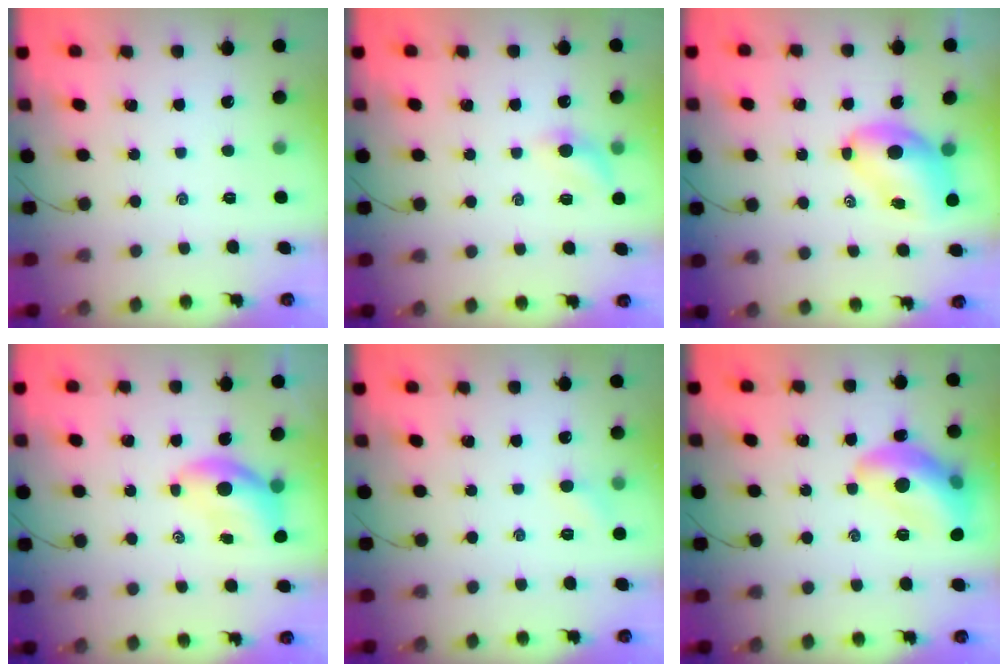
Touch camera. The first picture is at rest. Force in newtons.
{"total": 5.0, "press": 4.8, "slide": 1.3}
{"total": 7.6, "press": 7.3, "slide": 2.3}
{"total": 7.0, "press": 6.8, "slide": 1.4}
{"total": 4.5, "press": 4.2, "slide": 1.4}
{"total": 15.5, "press": 15.4, "slide": 1.6}